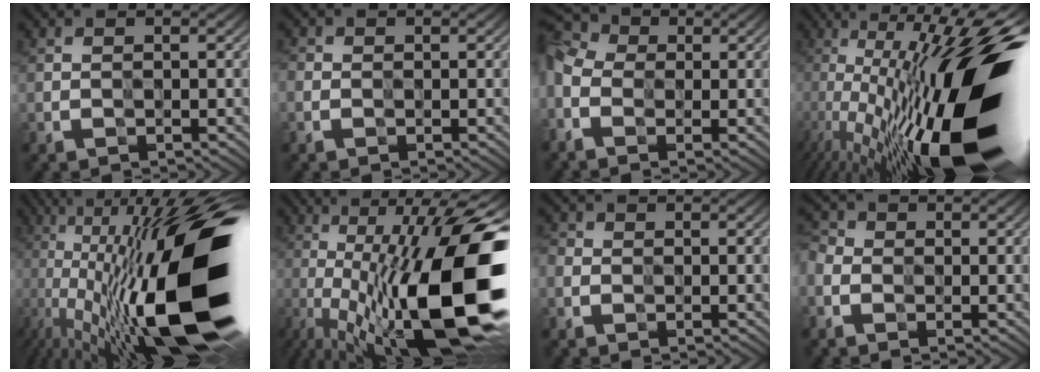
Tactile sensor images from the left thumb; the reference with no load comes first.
{"total": 1.6, "force": [-0.4, 1.3, 0.9], "torque": [-0.016, -0.006, -0.008]}
{"total": 8.5, "force": [-1.4, 6.3, 5.4], "torque": [-0.147, 0.005, -0.033]}
{"total": 20.1, "force": [-5.0, 4.9, 18.9], "torque": [-0.299, 0.018, -0.096]}
{"total": 21.3, "force": [-3.5, 6.1, 20.1], "torque": [-0.339, 0.017, -0.069]}
{"total": 17.6, "force": [-4.0, 5.1, 16.3], "torque": [-0.258, 0.018, -0.071]}
{"total": 2.7, "force": [-0.7, 2.1, 1.5], "torque": [-0.022, -0.004, -0.016]}
{"total": 4.5, "force": [-1.4, 3.4, 2.6], "torque": [-0.044, 0.001, -0.034]}